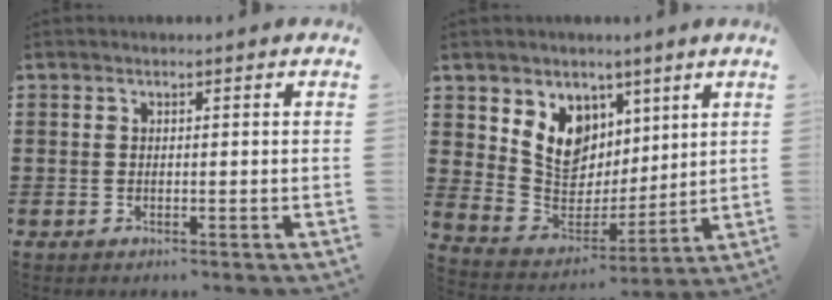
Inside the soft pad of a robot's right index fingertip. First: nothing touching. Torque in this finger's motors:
{"motor_torque": [0.56, 0.27, 0.49, 0.07]}